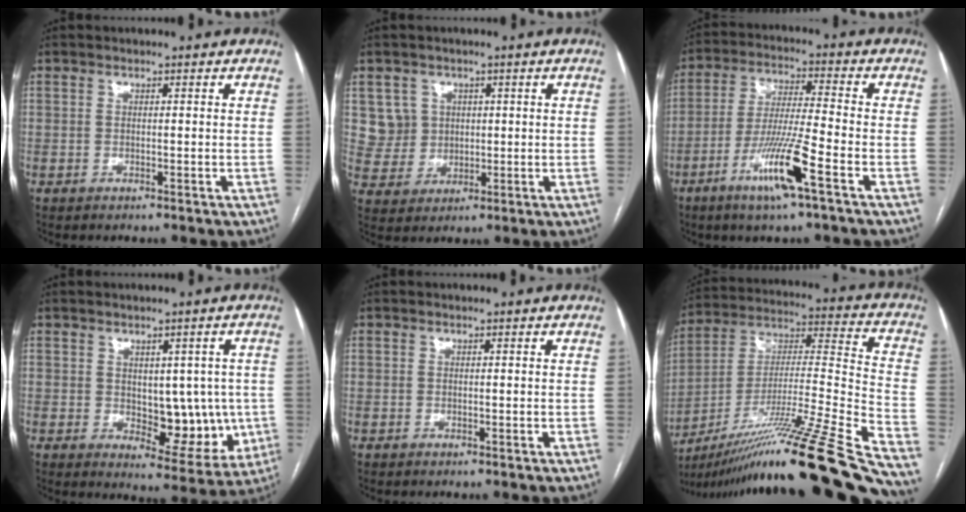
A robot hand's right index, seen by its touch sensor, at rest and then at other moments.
{"total": 5.7, "force": [1.9, 5.3, 0.4], "torque": [-0.003, 0.015, 0.043]}
{"total": 11.2, "force": [-5.6, -0.2, 9.7], "torque": [-0.190, -0.016, -0.108]}
{"total": 9.6, "force": [-0.4, 5.3, 8.0], "torque": [-0.083, 0.006, 0.013]}
{"total": 0.0}
{"total": 33.1, "force": [-25.8, -1.3, 20.7], "torque": [-0.259, -0.030, -0.416]}